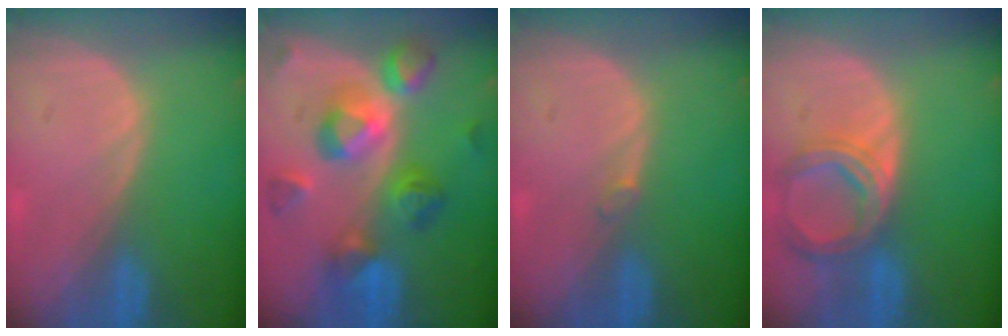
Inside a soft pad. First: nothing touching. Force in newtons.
{"total": 10.2, "press": 10.2, "slide": 0.8}
{"total": 0.7, "press": 0.7, "slide": 0.2}
{"total": 6.8, "press": 6.2, "slide": 2.6}